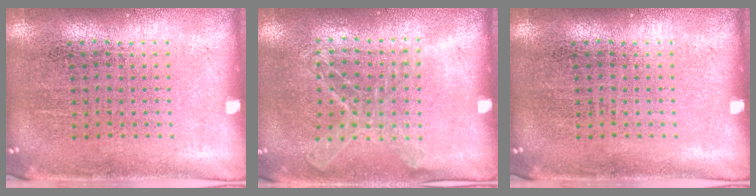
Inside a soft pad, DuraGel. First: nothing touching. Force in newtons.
{"total": 1.1, "press": 1.1, "slide": 0.3}
{"total": 0.0}